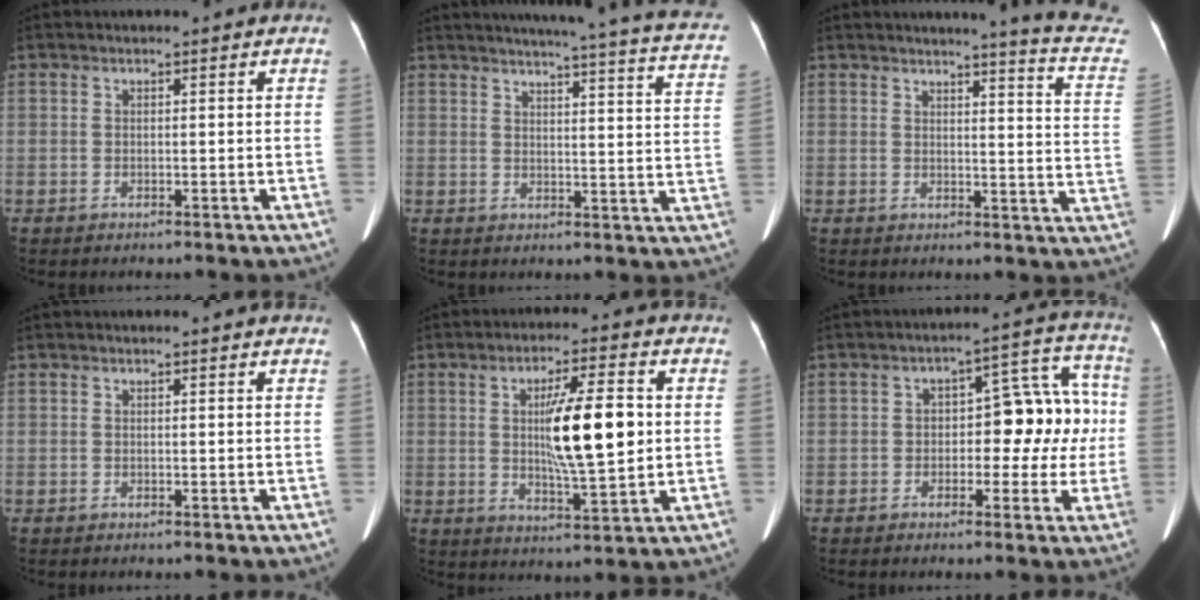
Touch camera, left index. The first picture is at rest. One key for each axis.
{"total": 22.2, "fx": 19.2, "fy": 0.7, "fz": 11.2, "tx": -0.145, "ty": -0.042, "tz": 0.210}
{"total": 11.8, "fx": 10.9, "fy": -1.3, "fz": 4.2, "tx": -0.045, "ty": -0.088, "tz": 0.097}
{"total": 1.7, "fx": 1.6, "fy": 0.1, "fz": 0.5, "tx": -0.013, "ty": 0.006, "tz": 0.011}
{"total": 11.4, "fx": 1.2, "fy": 1.4, "fz": 11.2, "tx": -0.189, "ty": -0.004, "tz": 0.023}
{"total": 9.7, "fx": -0.5, "fy": 4.8, "fz": 8.4, "tx": -0.100, "ty": 0.050, "tz": -0.003}